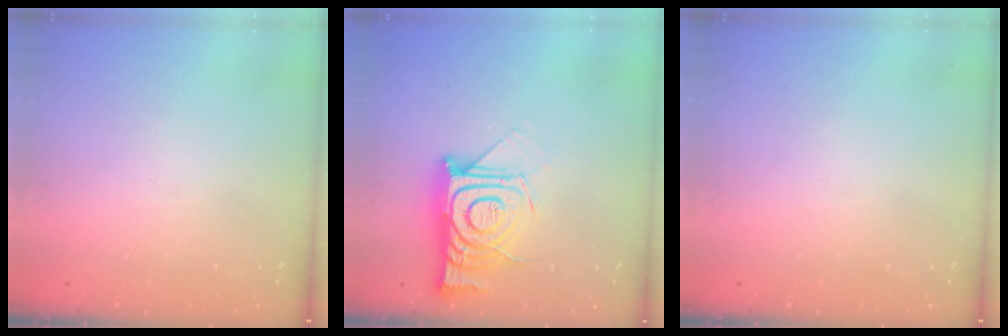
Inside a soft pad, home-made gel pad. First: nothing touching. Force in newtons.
{"total": 15.2, "press": 15.1, "slide": 1.1}
{"total": 0.0}